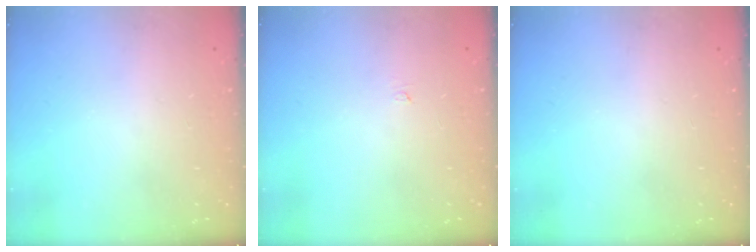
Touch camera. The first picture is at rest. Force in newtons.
{"total": 2.6, "press": 2.6, "slide": 0.3}
{"total": 0.0}